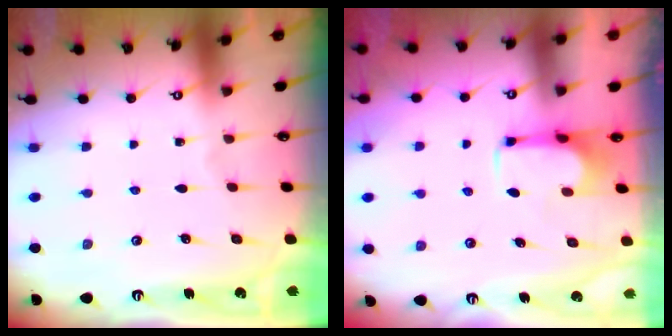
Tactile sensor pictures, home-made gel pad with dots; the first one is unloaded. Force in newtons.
{"total": 0.8, "press": 0.6, "slide": 0.6}